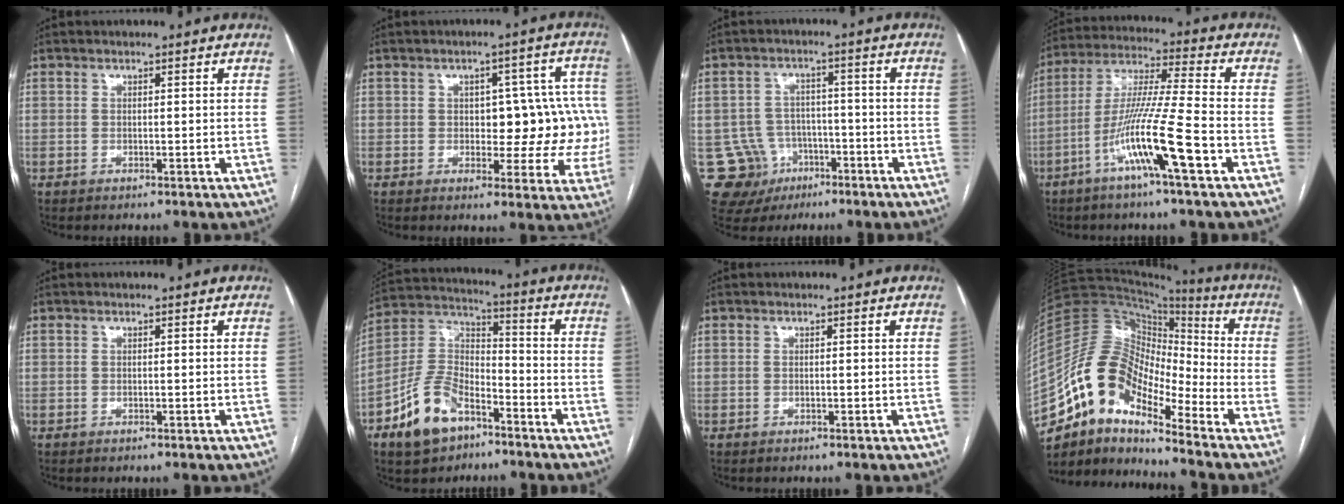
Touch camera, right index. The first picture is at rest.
{"total": 11.5, "force": [-0.3, 6.1, 9.7], "torque": [-0.086, 0.036, 0.001]}
{"total": 10.5, "force": [-4.3, 9.5, 1.5], "torque": [-0.040, 0.025, -0.051]}
{"total": 13.0, "force": [-5.5, -0.9, 11.8], "torque": [-0.232, -0.003, -0.106]}
{"total": 0.0}
{"total": 12.4, "force": [-7.4, 6.6, 7.4], "torque": [-0.157, 0.016, -0.136]}
{"total": 0.0}
{"total": 14.7, "force": [-9.8, 5.9, 9.2], "torque": [-0.169, 0.056, -0.178]}